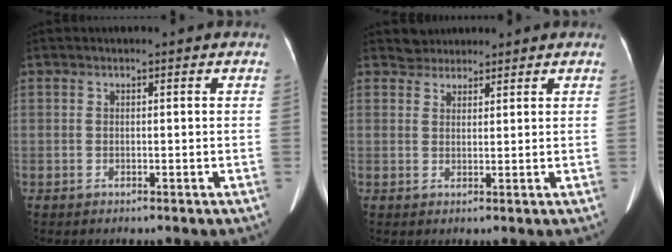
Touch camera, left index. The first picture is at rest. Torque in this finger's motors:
{"motor_torque": [0.07, -0.03, 0.03, -0.01]}